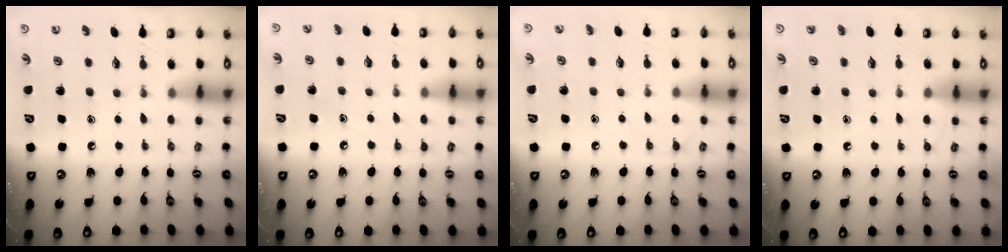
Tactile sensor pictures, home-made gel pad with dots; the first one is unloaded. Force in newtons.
{"total": 5.3, "press": 5.3, "slide": 0.6}
{"total": 6.4, "press": 6.4, "slide": 0.9}
{"total": 2.4, "press": 2.4, "slide": 0.3}